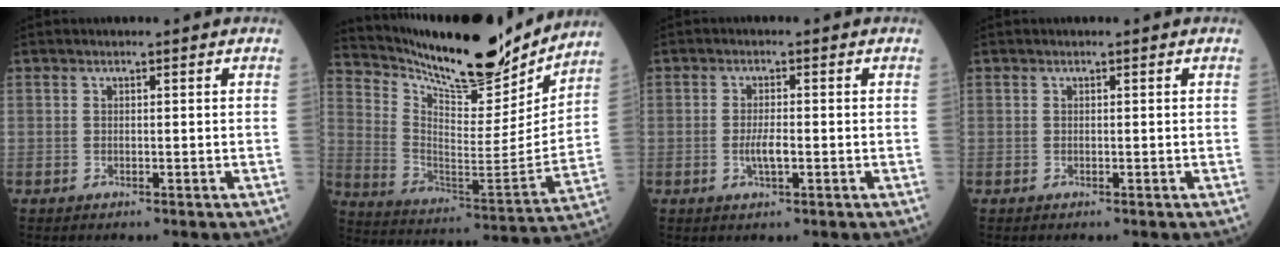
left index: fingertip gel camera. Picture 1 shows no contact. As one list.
[{"total": 22.0, "force": [19.8, 3.9, 8.9], "torque": [-0.161, -0.039, 0.307]}, {"total": 2.7, "force": [-0.6, 0.6, 2.6], "torque": [-0.055, -0.001, -0.011]}, {"total": 0.0}]